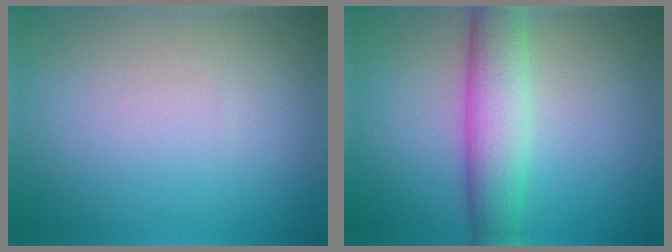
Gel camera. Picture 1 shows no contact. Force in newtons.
{"total": 5.3, "press": 5.3, "slide": 0.2}